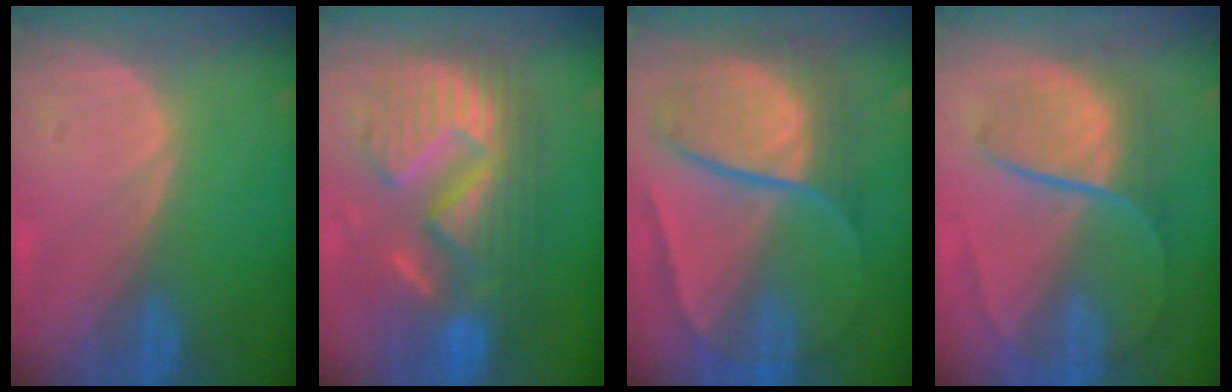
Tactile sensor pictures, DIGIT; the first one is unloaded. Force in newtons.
{"total": 13.2, "press": 13.2, "slide": 1.2}
{"total": 10.8, "press": 10.7, "slide": 1.1}
{"total": 8.9, "press": 7.5, "slide": 4.7}